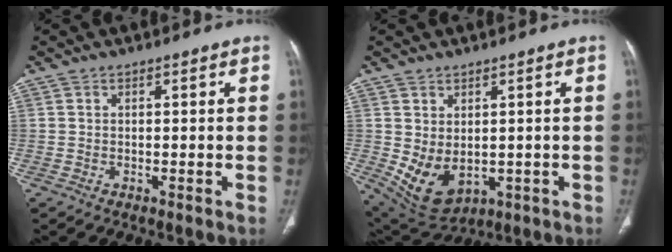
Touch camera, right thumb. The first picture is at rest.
{"total": 9.3, "force": [-0.7, 6.3, 6.8], "torque": [-0.108, -0.007, 0.020]}